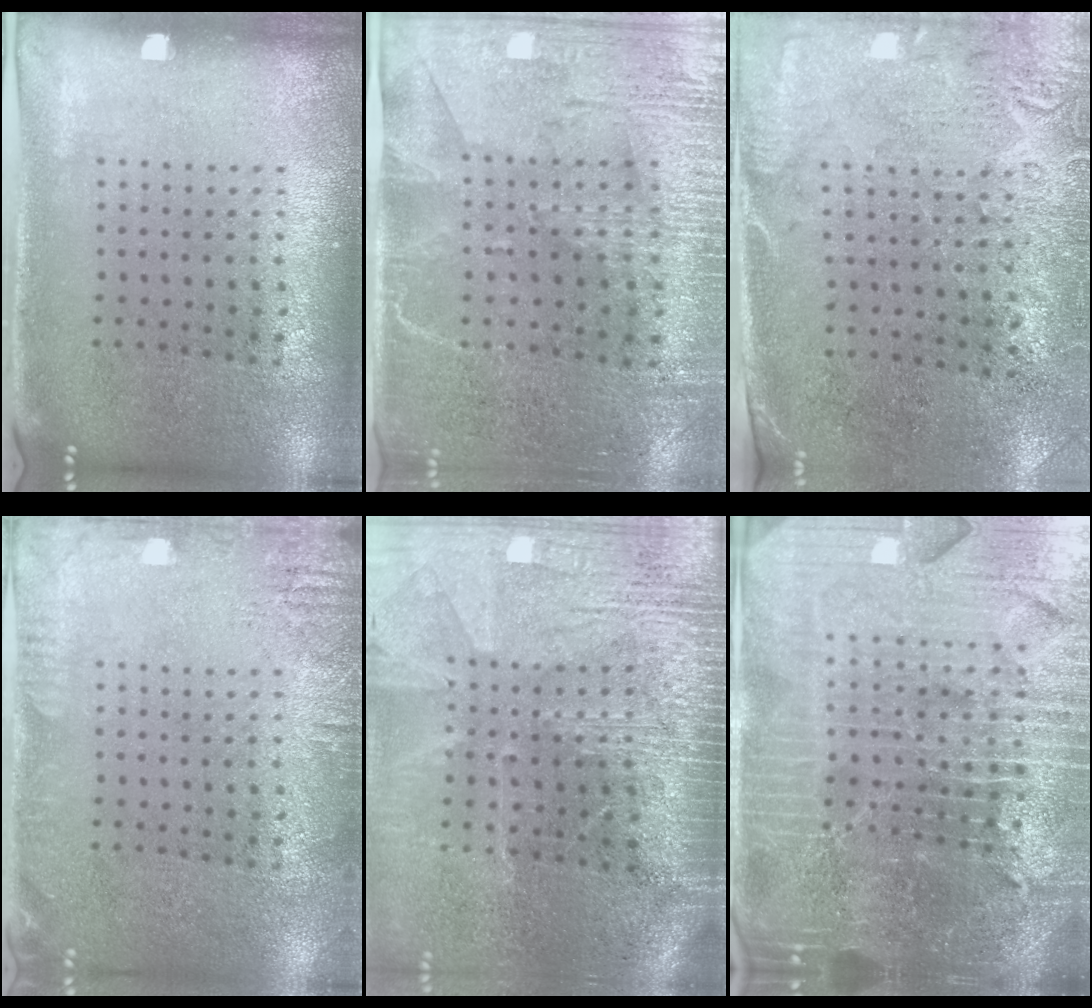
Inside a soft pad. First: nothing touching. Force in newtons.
{"total": 3.2, "press": 3.0, "slide": 1.3}
{"total": 2.7, "press": 2.4, "slide": 1.2}
{"total": 2.2, "press": 2.2, "slide": 0.3}
{"total": 3.6, "press": 3.3, "slide": 1.6}
{"total": 6.7, "press": 5.9, "slide": 3.2}